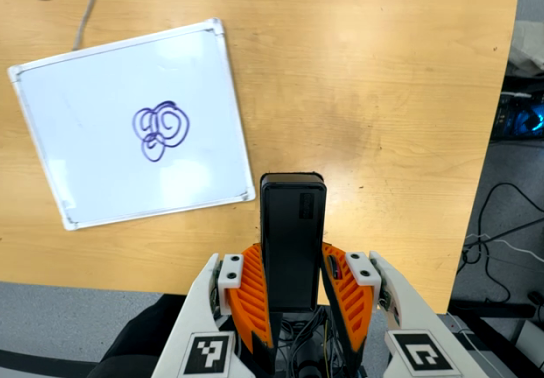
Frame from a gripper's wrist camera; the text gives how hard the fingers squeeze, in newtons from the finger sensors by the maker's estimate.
{"total": 4.3, "left": 2.8, "right": 5.8}